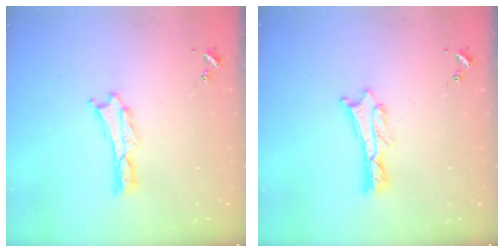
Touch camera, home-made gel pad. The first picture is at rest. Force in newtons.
{"total": 1.2, "press": 1.2, "slide": 0.2}